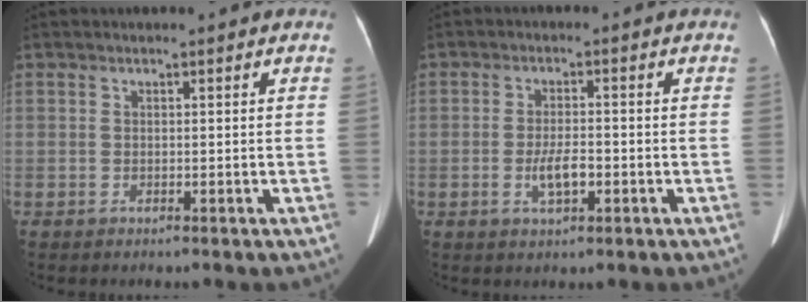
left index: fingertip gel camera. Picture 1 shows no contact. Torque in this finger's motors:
{"motor_torque": [0.94, 0.24, 0.32, 0.13]}